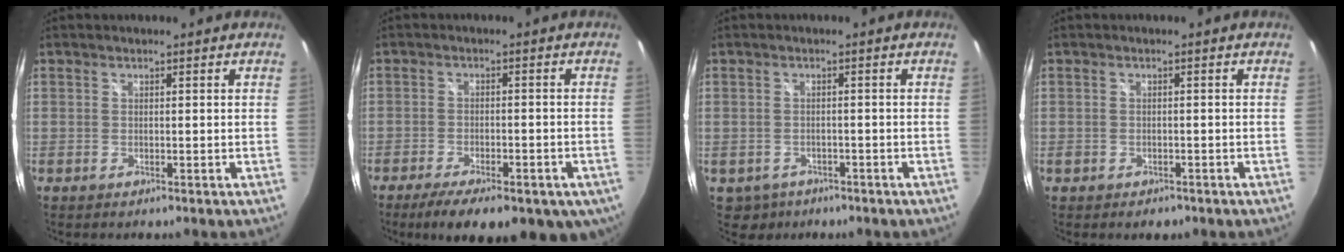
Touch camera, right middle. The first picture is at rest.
{"total": 15.7, "force": [-10.2, 6.1, 10.3], "torque": [-0.177, -0.040, -0.133]}
{"total": 4.1, "force": [-2.1, 3.4, 1.0], "torque": [-0.031, -0.004, -0.024]}
{"total": 2.4, "force": [-1.4, 1.7, 1.0], "torque": [-0.021, -0.005, -0.018]}